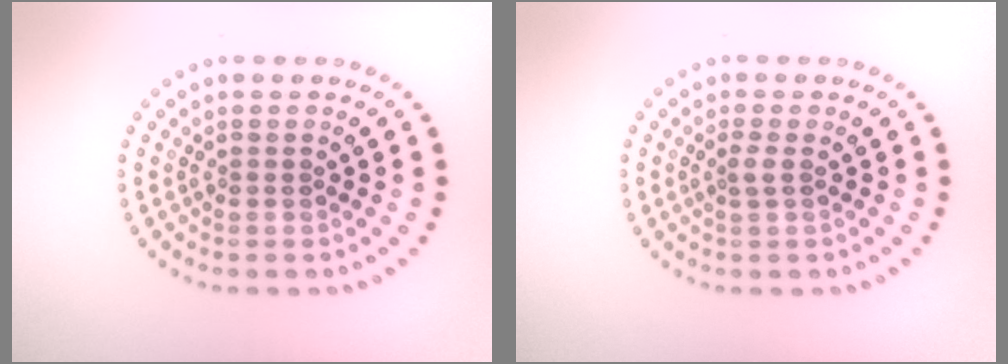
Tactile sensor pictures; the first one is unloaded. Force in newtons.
{"total": 0.9, "press": 0.7, "slide": 0.7}